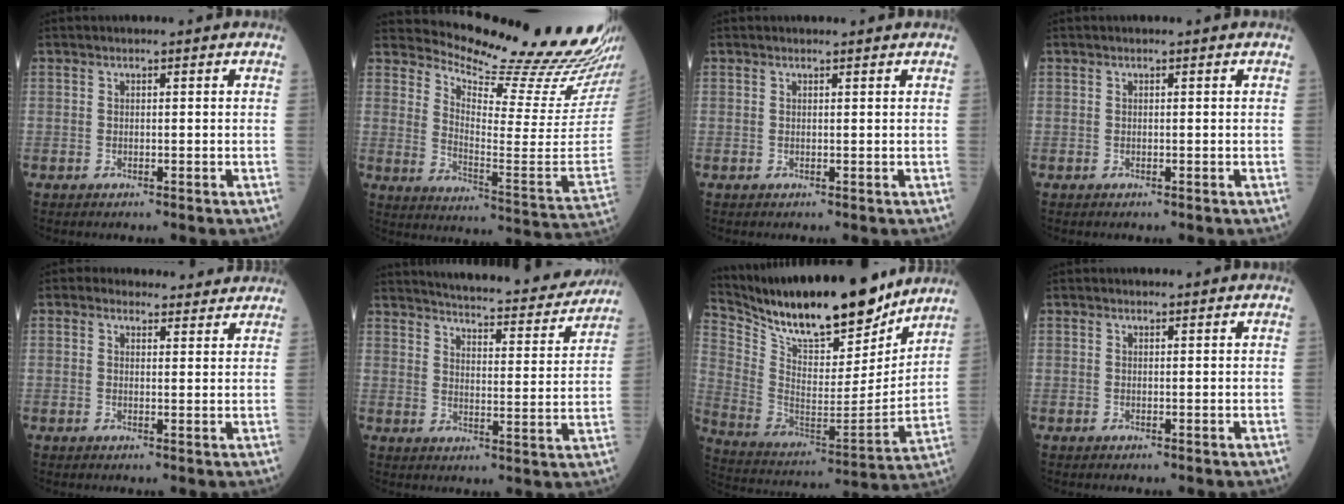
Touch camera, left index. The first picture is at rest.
{"total": 22.3, "force": [21.4, -0.3, 6.4], "torque": [-0.118, -0.134, 0.279]}
{"total": 0.6, "force": [0.6, 0.0, 0.0], "torque": [-0.006, 0.000, 0.008]}
{"total": 0.0}
{"total": 5.3, "force": [4.8, 2.1, 0.3], "torque": [0.007, 0.010, 0.050]}
{"total": 20.4, "force": [19.0, 2.7, 6.9], "torque": [-0.093, -0.036, 0.237]}
{"total": 22.8, "force": [19.8, 4.5, 10.5], "torque": [-0.196, -0.018, 0.327]}
{"total": 0.0}